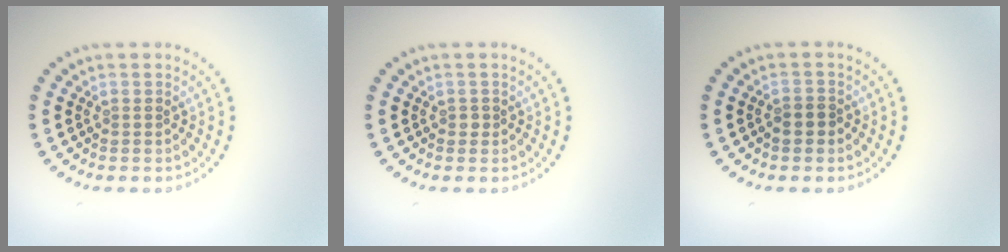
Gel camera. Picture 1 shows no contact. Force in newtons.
{"total": 0.5, "press": 0.4, "slide": 0.3}
{"total": 1.4, "press": 1.3, "slide": 0.6}